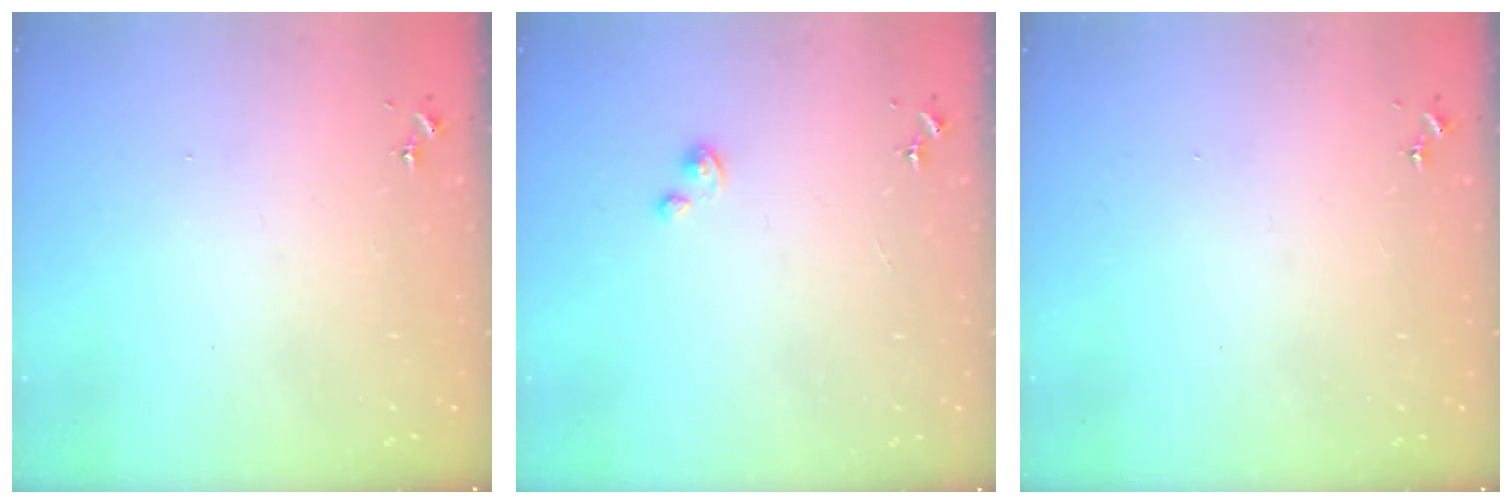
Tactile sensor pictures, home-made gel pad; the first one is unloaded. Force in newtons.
{"total": 1.9, "press": 1.9, "slide": 0.2}
{"total": 0.0}